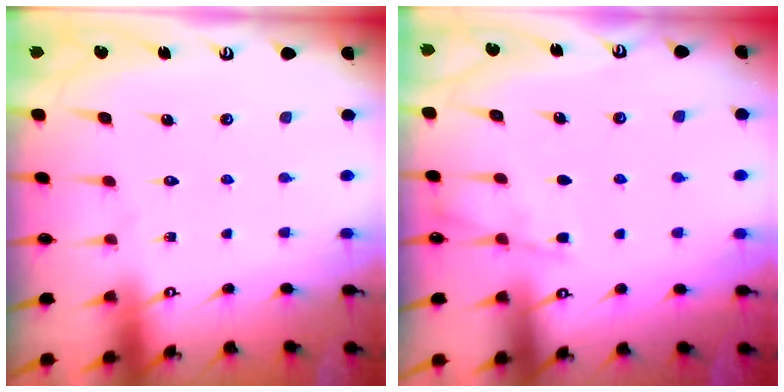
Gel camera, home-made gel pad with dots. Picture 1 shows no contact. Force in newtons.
{"total": 4.3, "press": 4.2, "slide": 0.8}